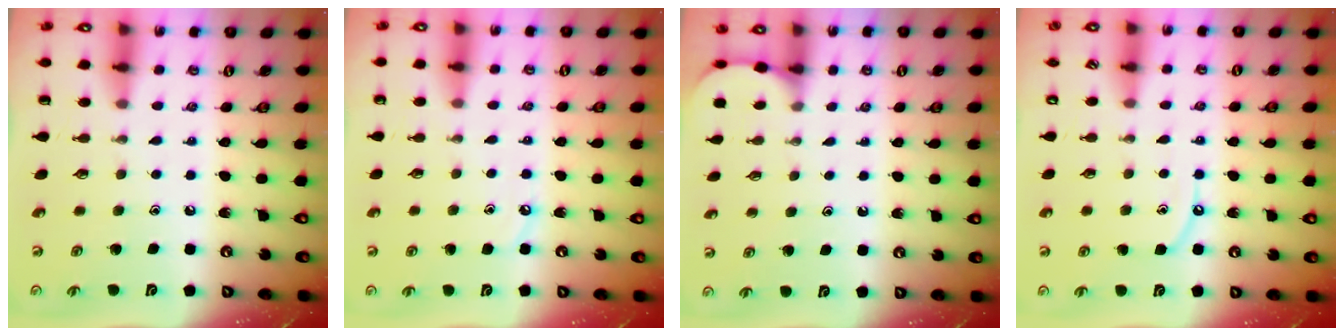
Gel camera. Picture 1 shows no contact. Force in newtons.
{"total": 3.5, "press": 3.4, "slide": 0.5}
{"total": 1.8, "press": 1.8, "slide": 0.2}
{"total": 6.1, "press": 6.0, "slide": 0.7}